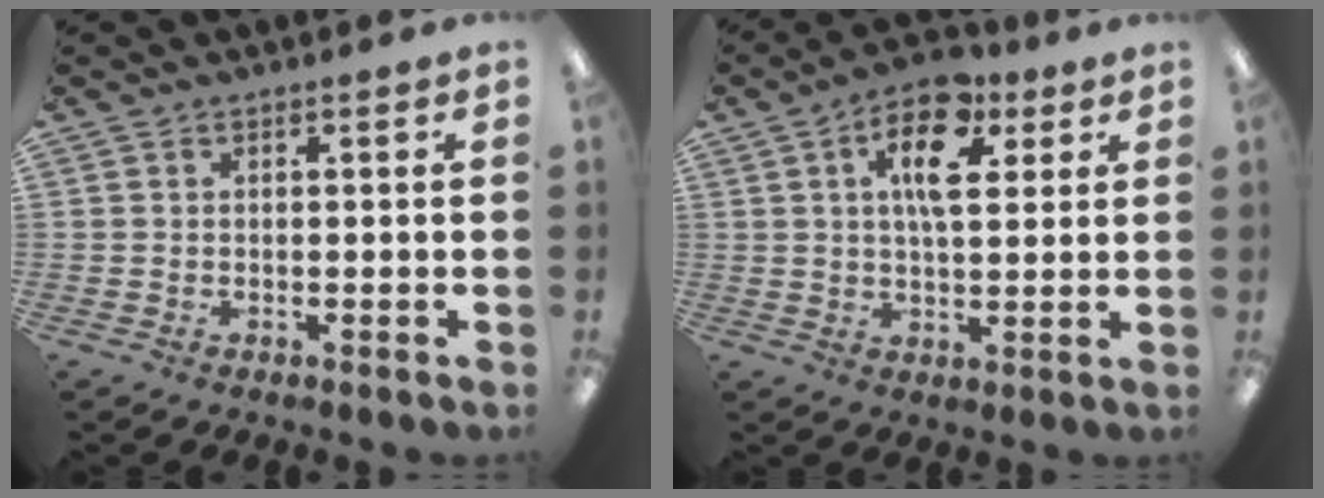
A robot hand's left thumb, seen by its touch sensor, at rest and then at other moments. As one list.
[{"total": 12.9, "force": [5.4, 6.9, 9.5], "torque": [-0.136, -0.009, 0.088]}]